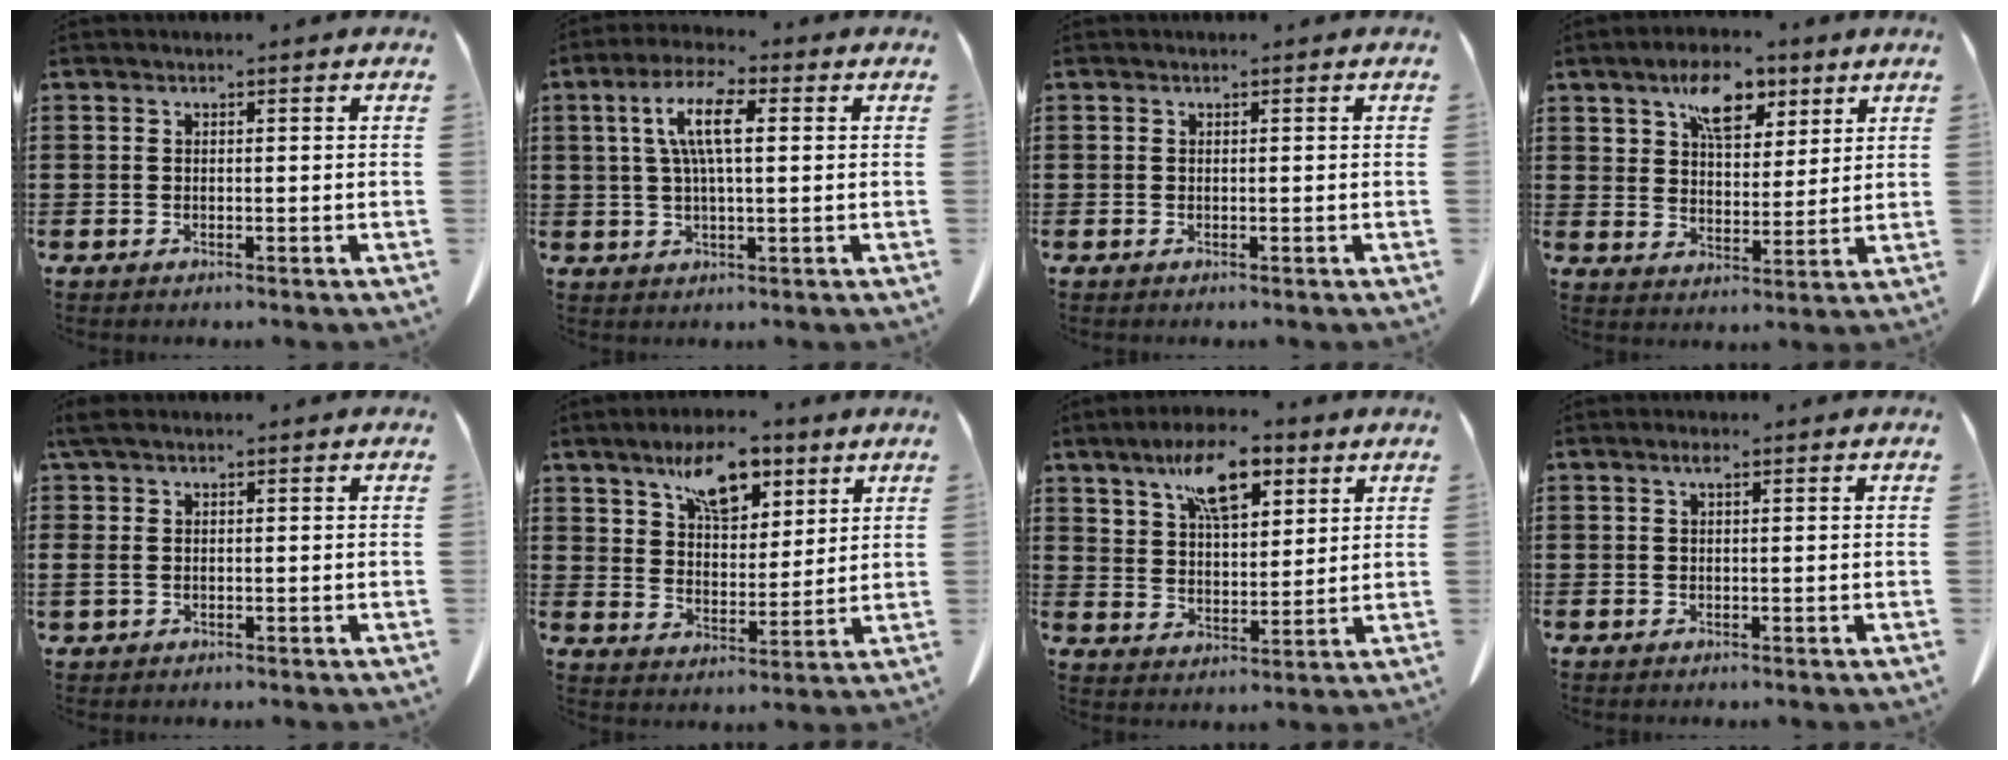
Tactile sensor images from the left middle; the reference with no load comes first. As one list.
[{"total": 7.9, "force": [1.7, 2.4, 7.3], "torque": [-0.157, 0.008, 0.023]}, {"total": 0.0}, {"total": 9.0, "force": [5.9, 4.7, 5.0], "torque": [-0.096, -0.002, 0.102]}, {"total": 2.3, "force": [0.0, 1.4, 1.9], "torque": [-0.056, 0.001, -0.006]}, {"total": 9.6, "force": [6.4, 4.5, 5.6], "torque": [-0.105, -0.007, 0.112]}, {"total": 10.3, "force": [6.6, 4.4, 6.6], "torque": [-0.123, -0.010, 0.115]}, {"total": 1.1, "force": [0.4, 0.3, 1.0], "torque": [-0.020, 0.005, 0.006]}]